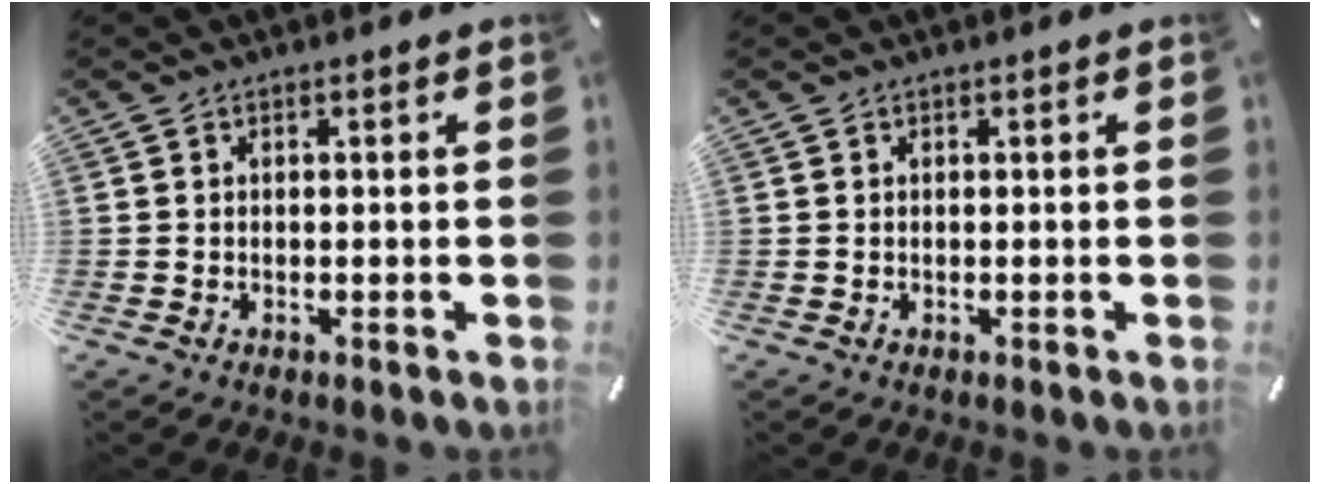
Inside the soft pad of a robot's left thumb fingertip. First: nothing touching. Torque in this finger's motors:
{"motor_torque": [-0.01, -0.02, 0.01, -0.01, 0.00]}